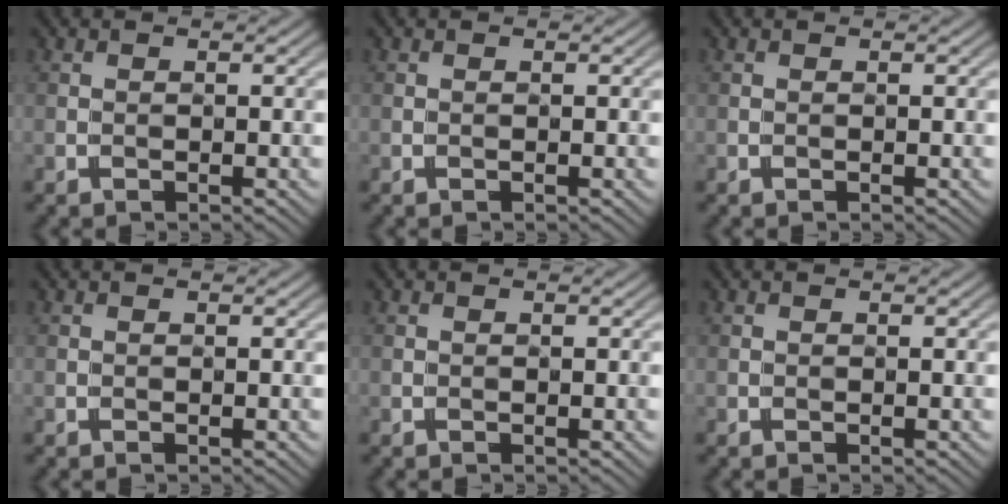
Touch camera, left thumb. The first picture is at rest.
{"total": 0.0}
{"total": 0.0}
{"total": 0.0}
{"total": 0.0}
{"total": 0.0}